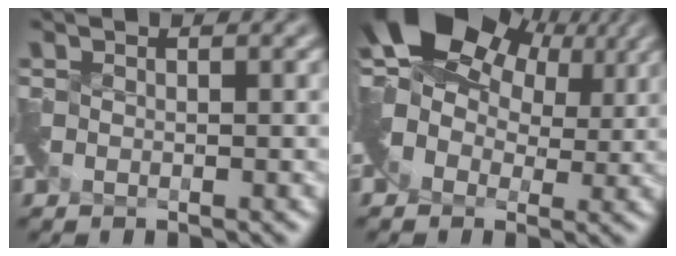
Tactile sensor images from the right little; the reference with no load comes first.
{"total": 10.5, "force": [4.3, 6.9, 6.7], "torque": [-0.124, 0.011, 0.071]}